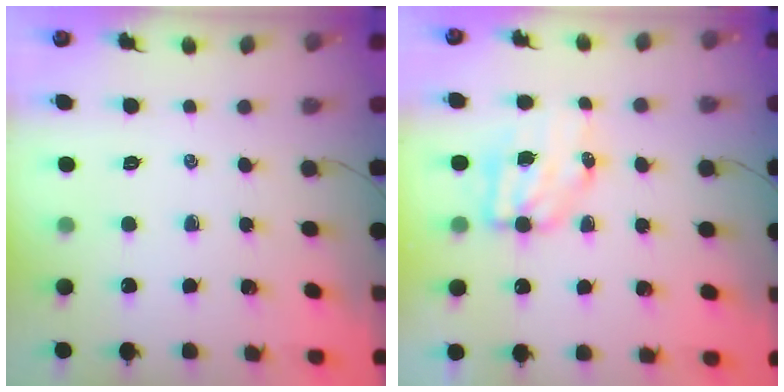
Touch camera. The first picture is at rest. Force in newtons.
{"total": 7.8, "press": 7.8, "slide": 1.1}